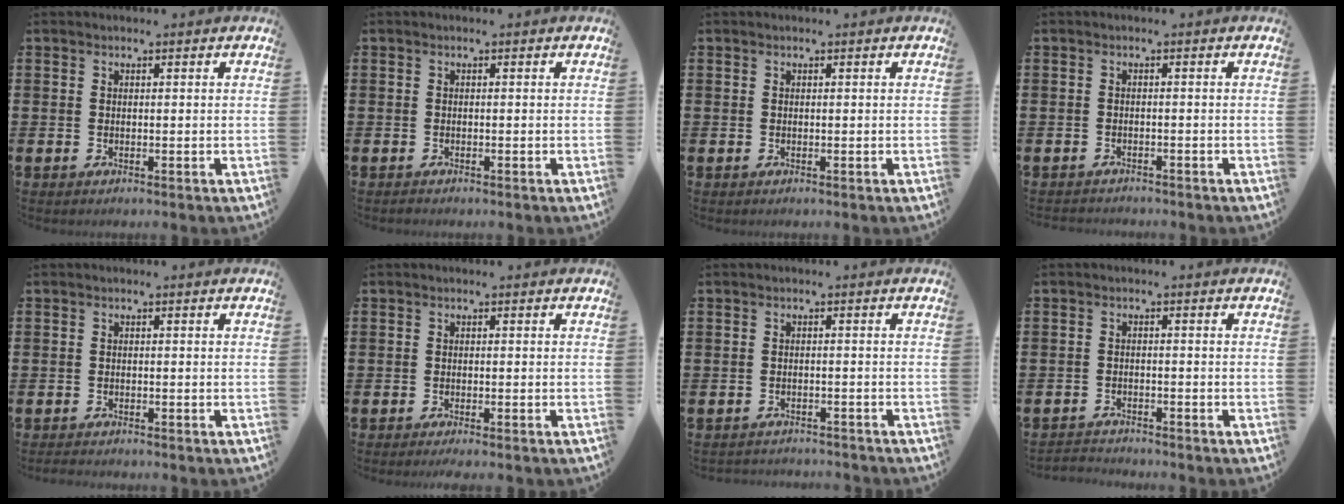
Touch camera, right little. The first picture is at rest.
{"total": 0.0}
{"total": 0.0}
{"total": 0.8, "force": [-0.8, 0.1, -0.1], "torque": [-0.002, 0.001, -0.018]}
{"total": 0.6, "force": [-0.6, 0.1, 0.2], "torque": [-0.005, -0.002, -0.013]}
{"total": 0.7, "force": [-0.6, 0.0, 0.5], "torque": [-0.007, -0.003, -0.011]}
{"total": 1.4, "force": [-1.4, 0.0, -0.1], "torque": [-0.005, 0.002, -0.030]}
{"total": 1.6, "force": [-1.6, 0.0, -0.2], "torque": [-0.002, 0.003, -0.036]}